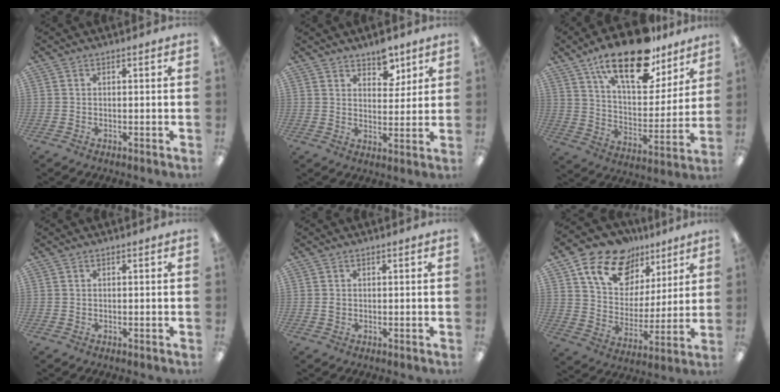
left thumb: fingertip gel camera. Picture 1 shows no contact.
{"total": 6.8, "force": [5.2, 3.6, 2.5], "torque": [-0.009, -0.033, 0.088]}
{"total": 22.0, "force": [15.0, 9.1, 13.3], "torque": [-0.212, -0.086, 0.255]}
{"total": 0.0}
{"total": 0.9, "force": [0.1, 0.8, 0.3], "torque": [-0.007, 0.005, 0.000]}
{"total": 15.7, "force": [9.9, 10.6, 6.1], "torque": [-0.120, -0.050, 0.187]}